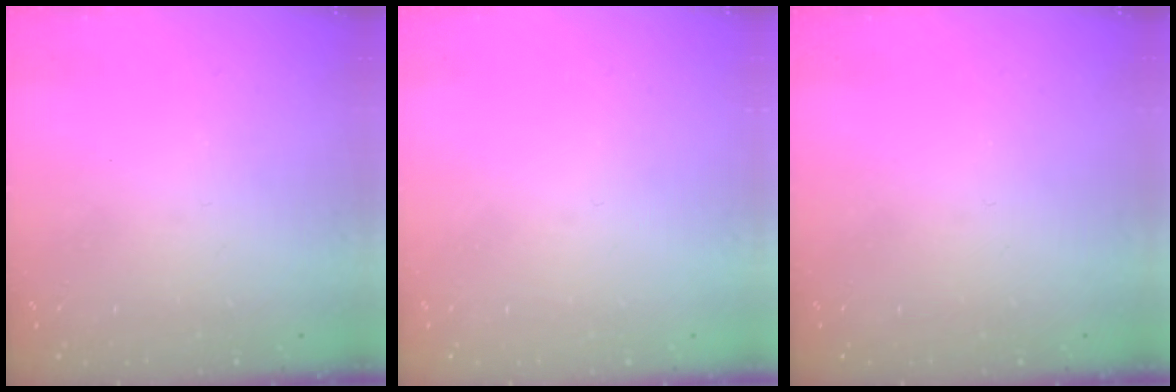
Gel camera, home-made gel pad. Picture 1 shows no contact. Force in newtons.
{"total": 0.0}
{"total": 0.0}